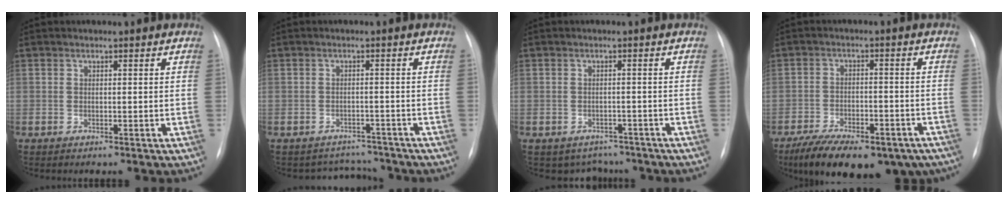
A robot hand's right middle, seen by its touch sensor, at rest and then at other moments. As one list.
[{"total": 4.2, "force": [-3.9, 1.4, -1.0], "torque": [0.010, 0.018, -0.050]}, {"total": 4.5, "force": [-3.7, 2.6, 0.2], "torque": [0.005, 0.014, -0.045]}, {"total": 19.2, "force": [-13.8, 8.3, 10.4], "torque": [-0.161, -0.003, -0.192]}]